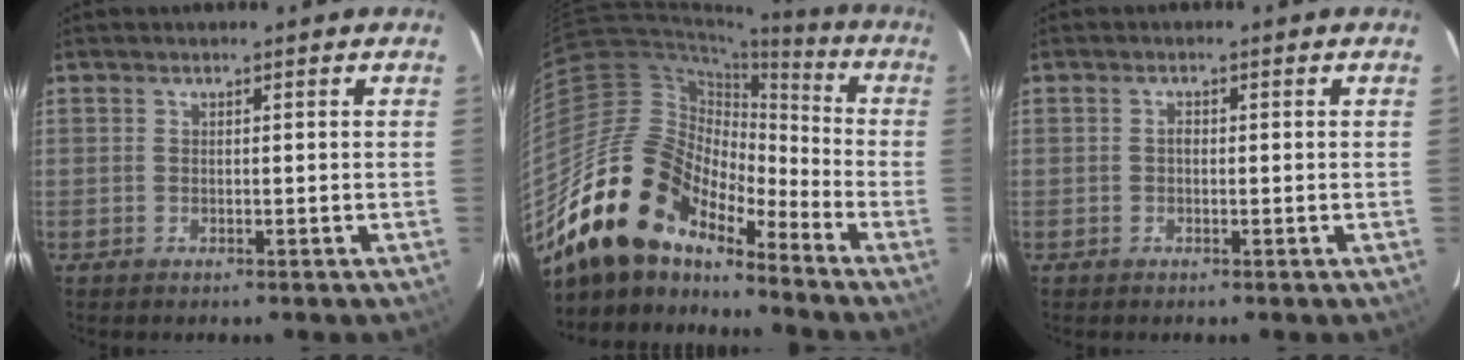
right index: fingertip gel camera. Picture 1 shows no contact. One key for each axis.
{"total": 19.6, "fx": -15.1, "fy": 8.3, "fz": 9.2, "tx": -0.172, "ty": 0.002, "tz": -0.287}
{"total": 0.8, "fx": -0.1, "fy": 0.6, "fz": 0.5, "tx": -0.007, "ty": 0.005, "tz": -0.004}